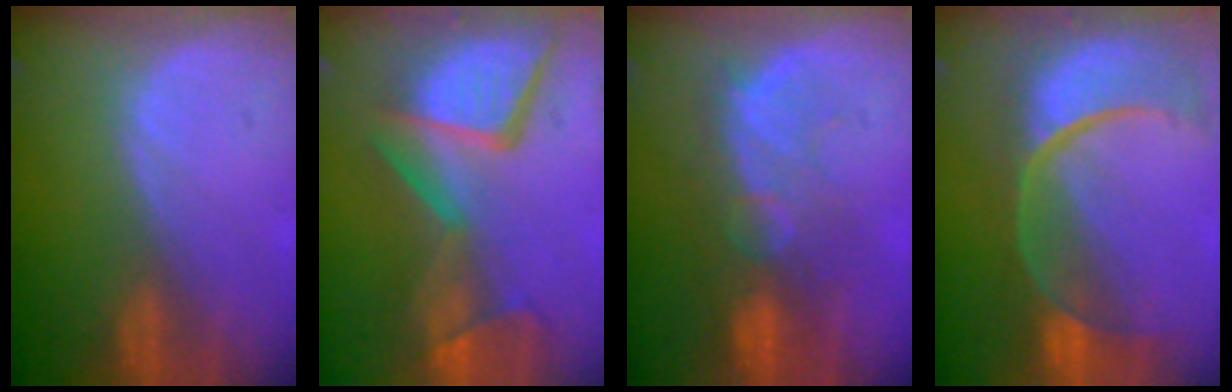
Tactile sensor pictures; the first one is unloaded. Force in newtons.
{"total": 13.9, "press": 11.3, "slide": 8.0}
{"total": 10.1, "press": 8.6, "slide": 5.3}
{"total": 12.8, "press": 10.4, "slide": 7.5}